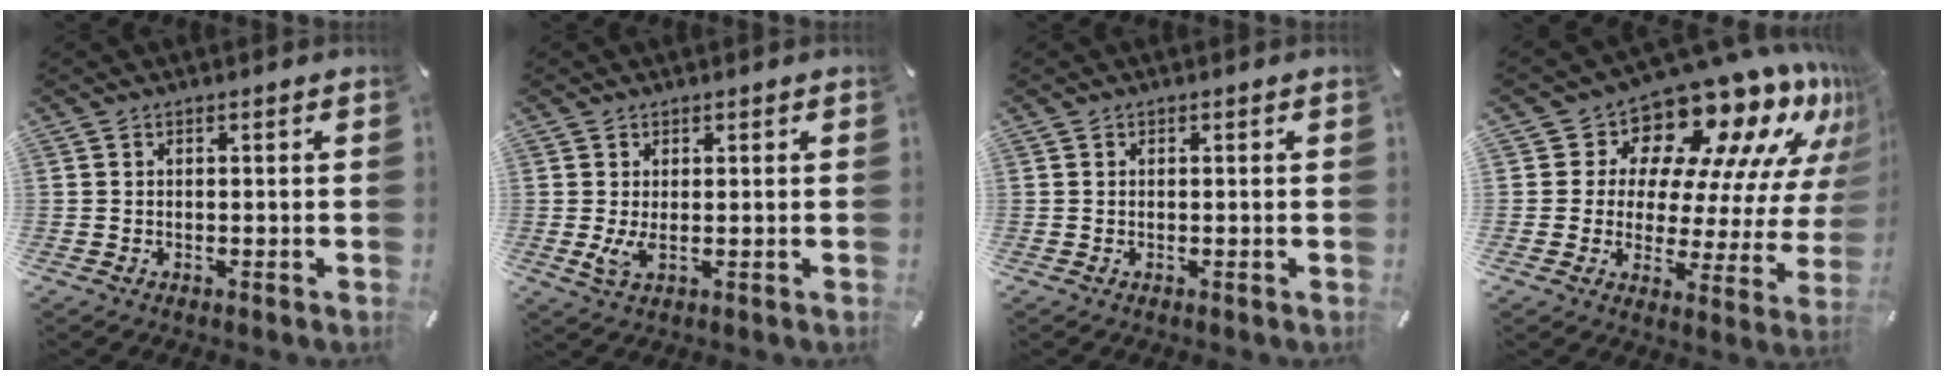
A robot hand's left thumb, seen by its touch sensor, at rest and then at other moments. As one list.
[{"total": 3.9, "force": [0.3, 2.0, 3.4], "torque": [-0.067, -0.006, 0.003]}, {"total": 0.0}, {"total": 14.6, "force": [12.1, 6.4, 5.3], "torque": [-0.061, -0.138, 0.193]}]